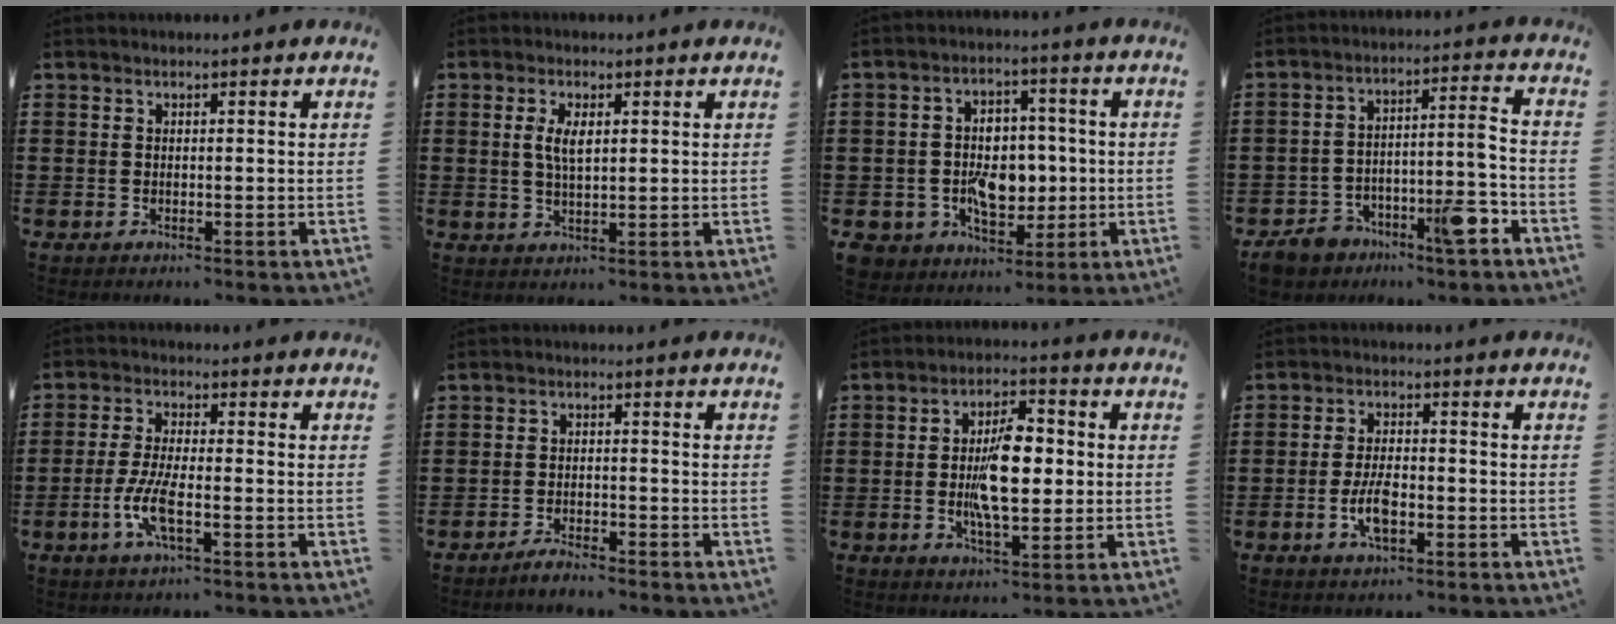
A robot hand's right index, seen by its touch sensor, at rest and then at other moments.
{"total": 3.6, "force": [0.8, 1.3, 3.2], "torque": [-0.066, 0.005, 0.012]}
{"total": 8.6, "force": [-1.2, 7.0, 4.8], "torque": [-0.104, 0.013, -0.013]}
{"total": 10.9, "force": [-6.4, 3.6, 8.1], "torque": [-0.130, 0.025, -0.113]}
{"total": 6.0, "force": [-2.2, 1.6, 5.3], "torque": [-0.122, -0.011, -0.047]}
{"total": 2.5, "force": [-2.5, 0.1, 0.3], "torque": [-0.010, 0.001, -0.049]}
{"total": 9.6, "force": [-0.3, 3.9, 8.8], "torque": [-0.170, 0.001, -0.012]}
{"total": 5.2, "force": [-1.6, 2.2, 4.4], "torque": [-0.103, -0.002, -0.036]}